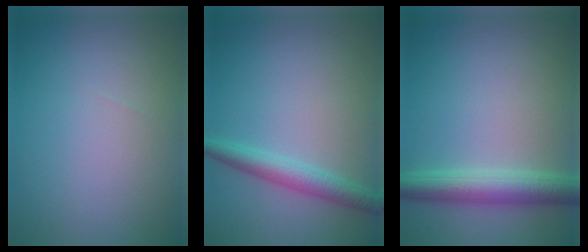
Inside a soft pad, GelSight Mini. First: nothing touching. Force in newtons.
{"total": 2.8, "press": 2.8, "slide": 0.0}
{"total": 4.4, "press": 4.4, "slide": 0.1}